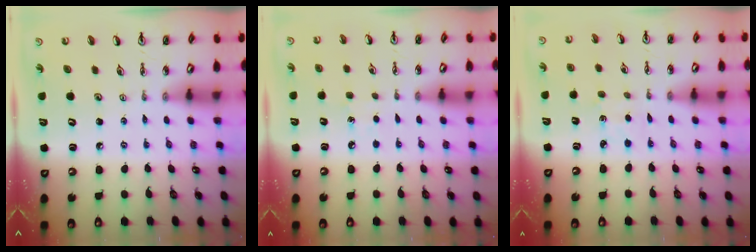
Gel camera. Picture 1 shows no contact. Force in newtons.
{"total": 4.6, "press": 4.5, "slide": 0.5}
{"total": 1.6, "press": 1.6, "slide": 0.3}